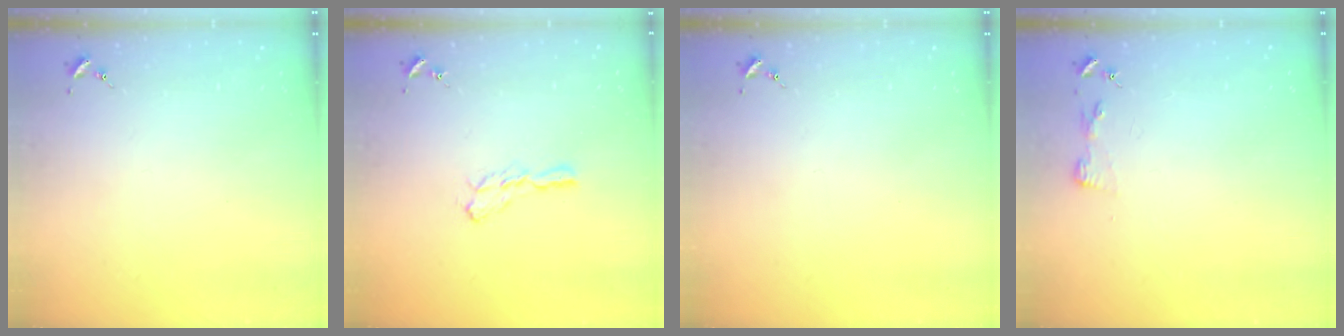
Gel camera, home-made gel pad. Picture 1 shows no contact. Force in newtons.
{"total": 5.7, "press": 5.7, "slide": 0.4}
{"total": 0.0}
{"total": 3.1, "press": 3.1, "slide": 0.4}